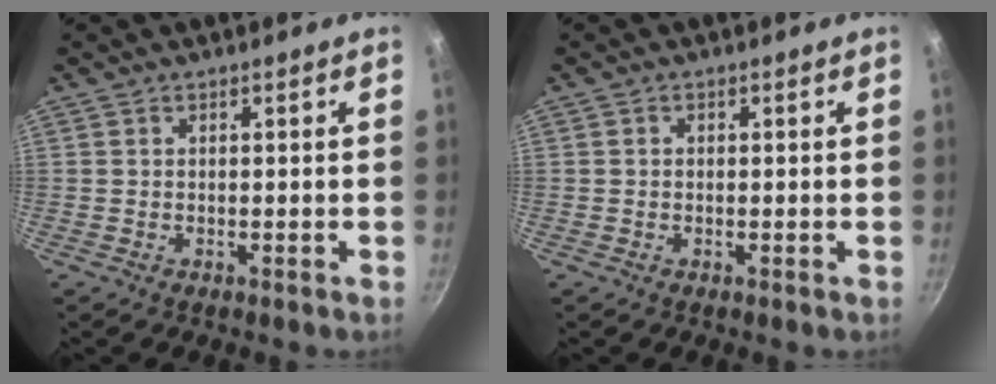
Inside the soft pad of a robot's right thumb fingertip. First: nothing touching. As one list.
[{"total": 0.6, "force": [0.0, 0.6, 0.2], "torque": [-0.004, 0.004, 0.000]}]